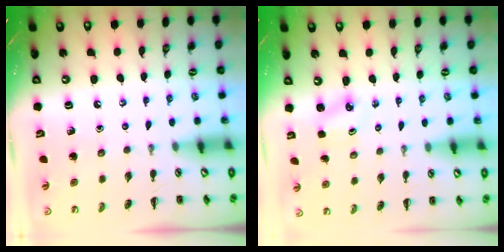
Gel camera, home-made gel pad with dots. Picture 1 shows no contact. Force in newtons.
{"total": 1.9, "press": 1.8, "slide": 0.4}